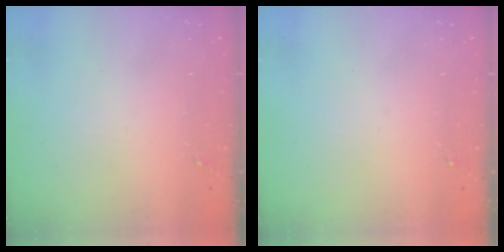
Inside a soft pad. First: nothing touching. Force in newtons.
{"total": 0.0}